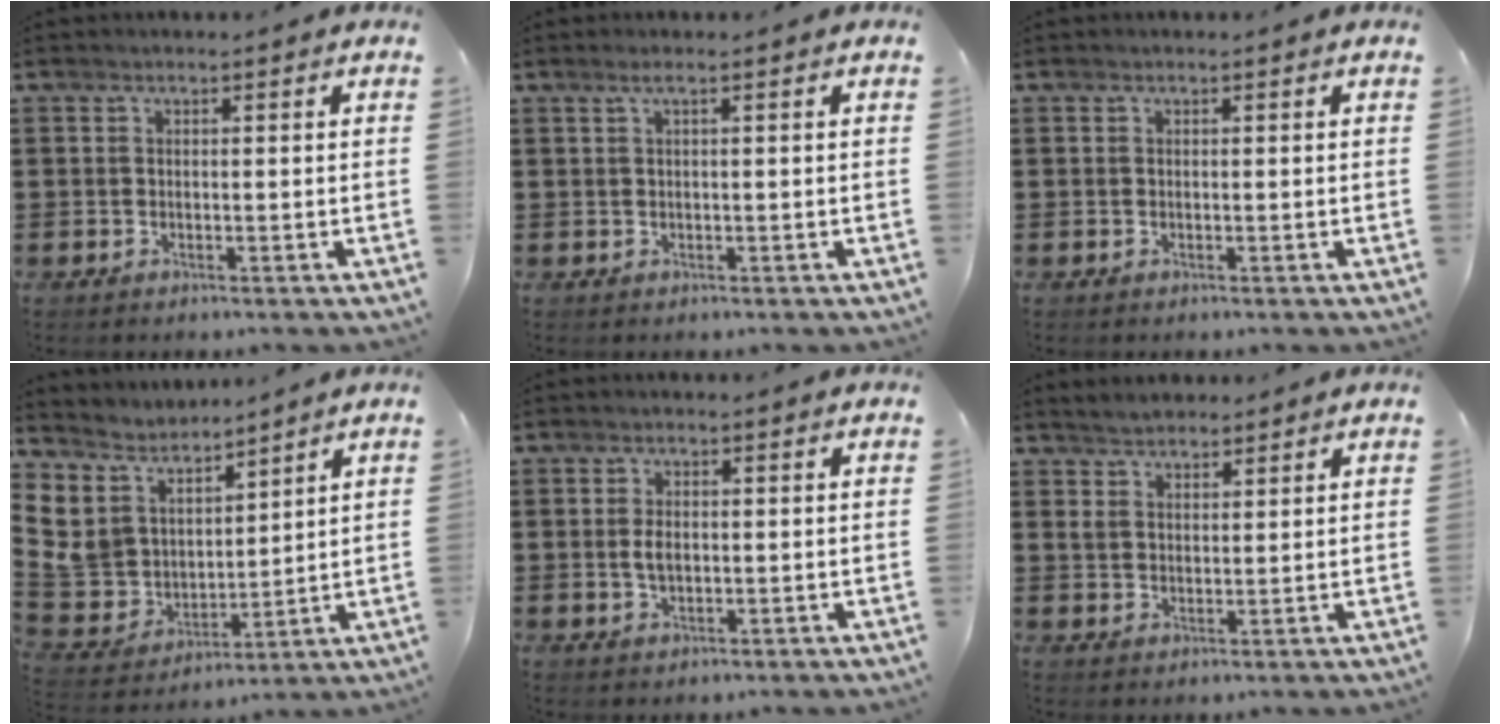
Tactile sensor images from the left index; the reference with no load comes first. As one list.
[{"total": 1.1, "force": [0.3, 0.0, 1.1], "torque": [-0.019, -0.003, 0.005]}, {"total": 0.0}, {"total": 7.7, "force": [3.9, 6.5, 1.3], "torque": [-0.090, -0.033, 0.075]}, {"total": 2.7, "force": [0.2, 1.3, 2.3], "torque": [-0.047, 0.005, 0.002]}, {"total": 2.9, "force": [2.5, 1.5, 0.5], "torque": [-0.018, 0.007, 0.047]}]